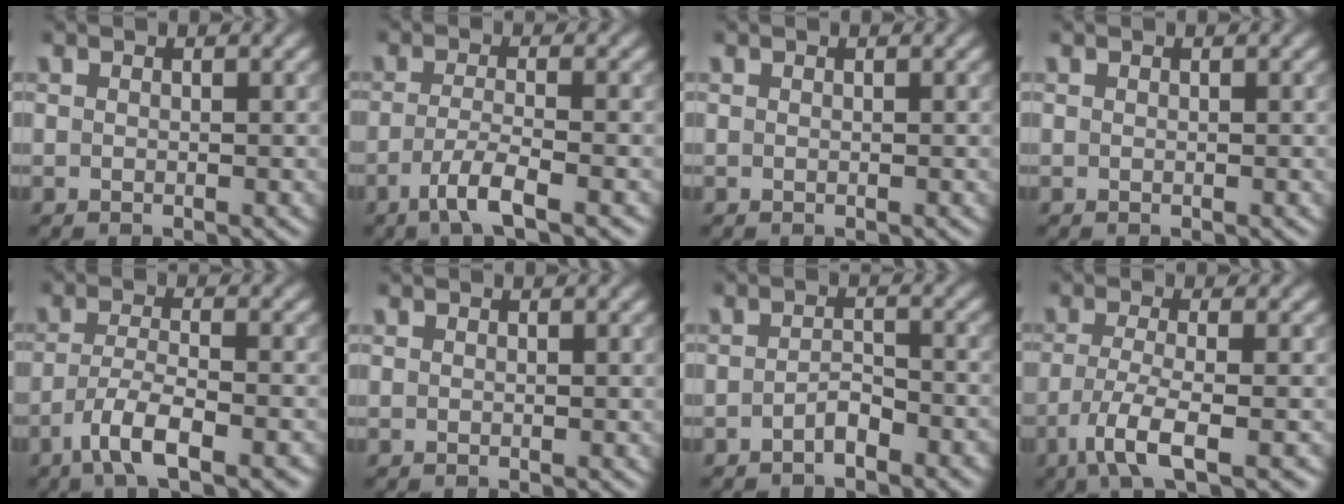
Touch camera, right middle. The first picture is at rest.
{"total": 3.6, "force": [-1.9, 0.7, 3.0], "torque": [-0.056, -0.004, -0.044]}
{"total": 0.0}
{"total": 0.0}
{"total": 5.4, "force": [-3.3, 1.4, 4.1], "torque": [-0.076, -0.005, -0.061]}
{"total": 0.0}
{"total": 1.9, "force": [-1.3, 0.7, 1.3], "torque": [-0.023, 0.005, -0.024]}
{"total": 4.8, "force": [-2.3, 1.1, 4.1], "torque": [-0.077, -0.011, -0.048]}